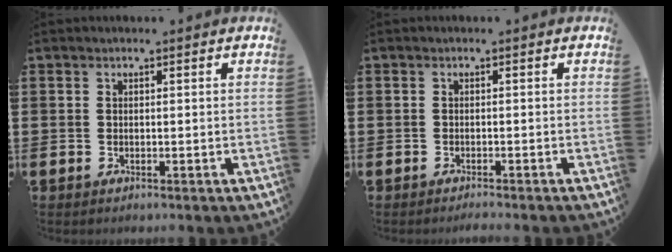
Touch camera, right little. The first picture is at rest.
{"total": 0.6, "force": [-0.6, -0.1, 0.2], "torque": [-0.002, -0.003, -0.012]}